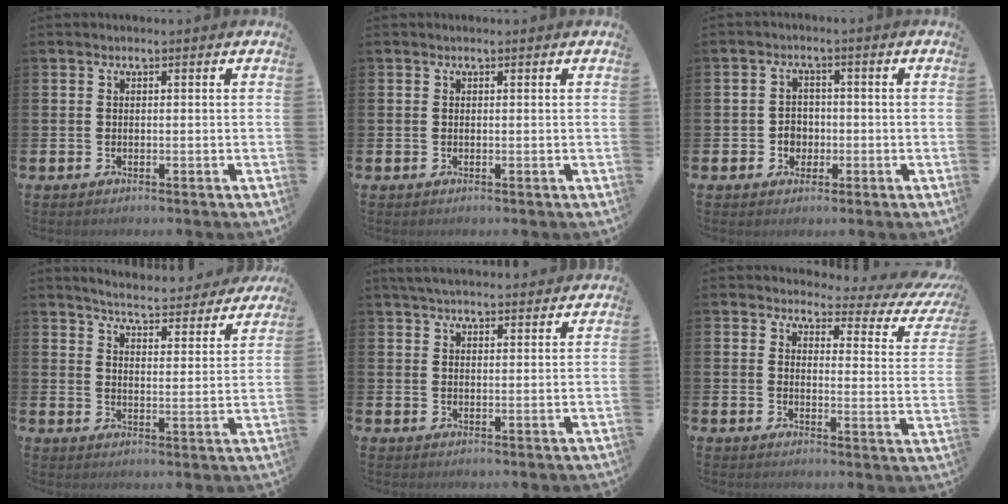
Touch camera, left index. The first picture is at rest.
{"total": 0.0}
{"total": 2.9, "force": [-0.9, 2.5, 1.0], "torque": [-0.013, 0.000, -0.024]}
{"total": 5.3, "force": [5.1, 0.2, 1.0], "torque": [-0.034, -0.042, 0.084]}
{"total": 4.4, "force": [4.2, 0.7, 0.9], "torque": [-0.024, -0.016, 0.077]}
{"total": 2.9, "force": [2.2, 1.5, 1.2], "torque": [-0.016, -0.032, 0.023]}